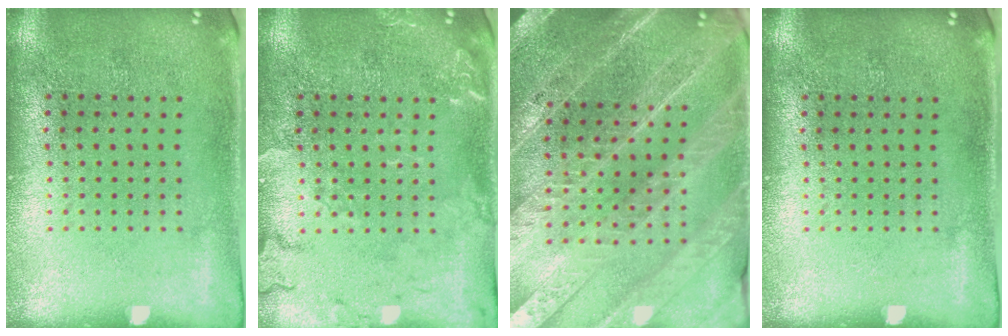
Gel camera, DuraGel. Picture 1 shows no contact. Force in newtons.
{"total": 2.5, "press": 2.5, "slide": 0.4}
{"total": 4.3, "press": 3.8, "slide": 1.9}
{"total": 0.0}